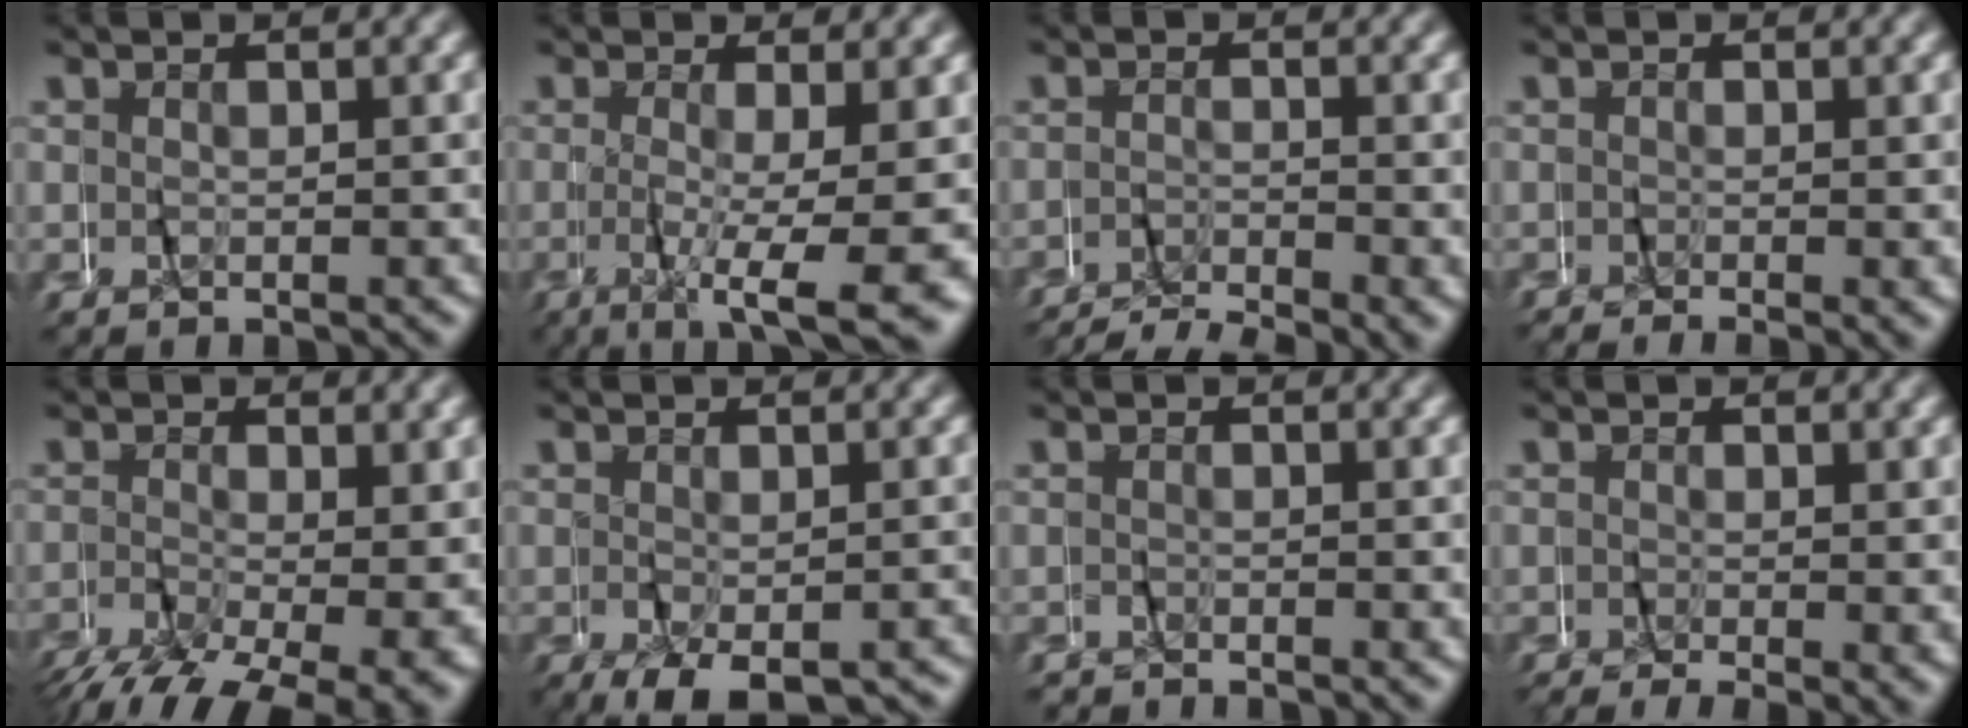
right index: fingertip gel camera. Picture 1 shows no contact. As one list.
[{"total": 6.4, "force": [-4.3, -0.4, 4.8], "torque": [-0.072, -0.020, -0.062]}, {"total": 5.6, "force": [-5.2, 1.5, 1.5], "torque": [-0.016, -0.018, -0.081]}, {"total": 1.5, "force": [-0.7, 0.5, 1.2], "torque": [-0.016, 0.001, -0.014]}, {"total": 6.8, "force": [-4.3, 2.7, 4.5], "torque": [-0.081, -0.040, -0.052]}, {"total": 5.4, "force": [-3.2, 2.2, 3.7], "torque": [-0.070, -0.026, -0.034]}, {"total": 1.1, "force": [0.0, 1.1, 0.3], "torque": [-0.004, 0.012, -0.014]}, {"total": 2.7, "force": [-1.4, 1.1, 2.0], "torque": [-0.025, -0.006, -0.021]}]